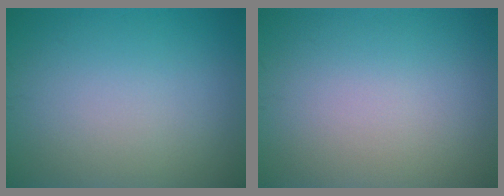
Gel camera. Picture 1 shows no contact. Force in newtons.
{"total": 0.0}